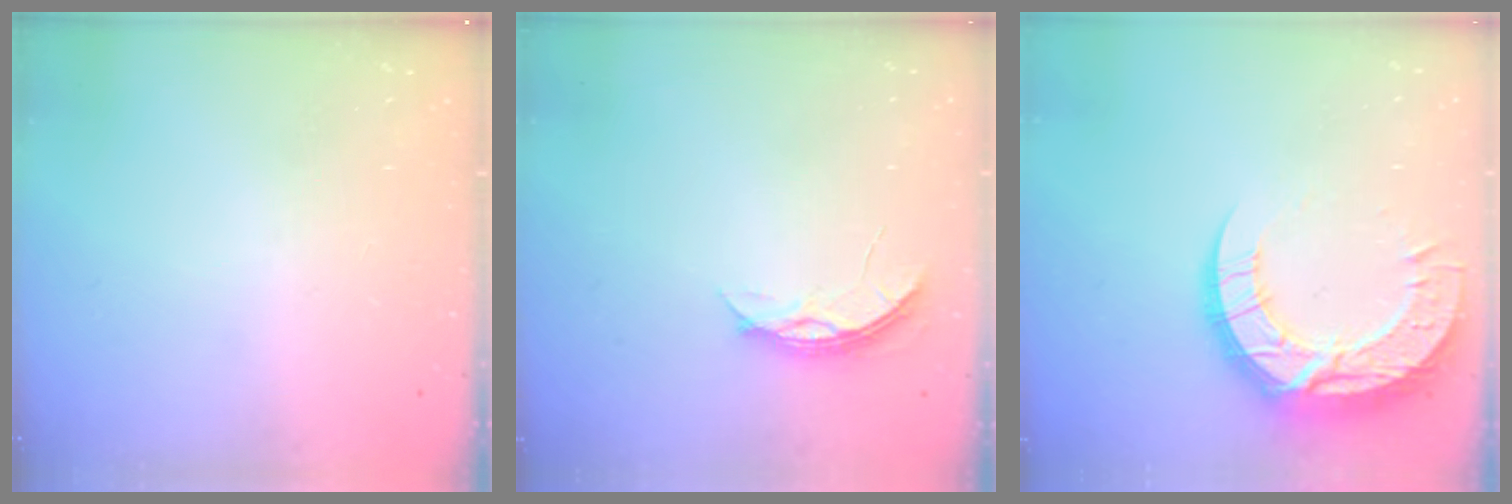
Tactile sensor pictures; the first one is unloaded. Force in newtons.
{"total": 4.4, "press": 4.4, "slide": 0.4}
{"total": 16.3, "press": 16.3, "slide": 1.4}